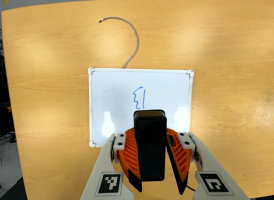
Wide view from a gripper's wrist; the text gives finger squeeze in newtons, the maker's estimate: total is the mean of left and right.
{"total": 9.4, "left": 9.4, "right": 9.5}